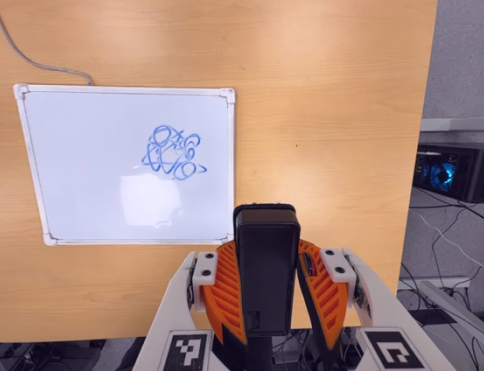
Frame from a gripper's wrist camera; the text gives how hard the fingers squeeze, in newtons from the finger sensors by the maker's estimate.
{"total": 9.1, "left": 7.7, "right": 10.5}